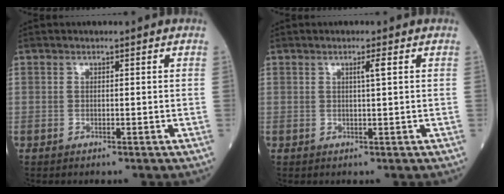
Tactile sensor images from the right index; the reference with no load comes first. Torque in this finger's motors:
{"motor_torque": [0.22, 0.06, 0.14, 0.04]}